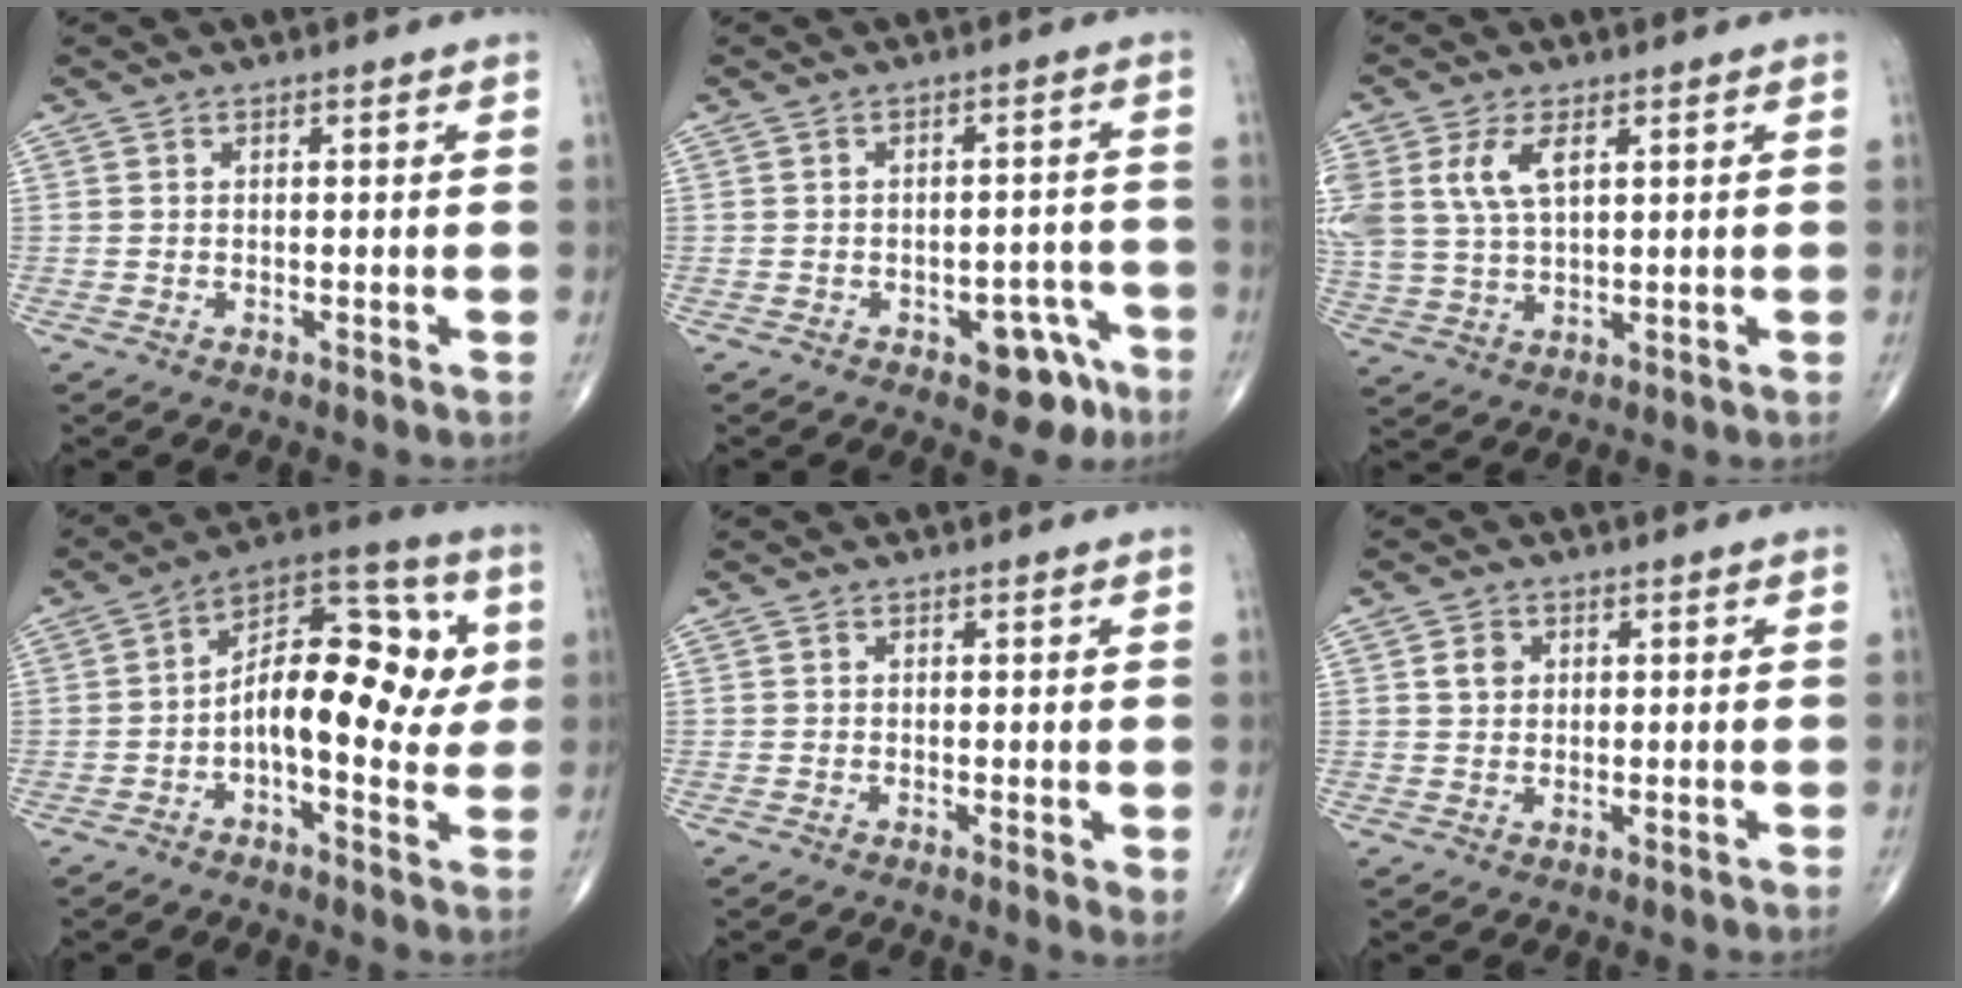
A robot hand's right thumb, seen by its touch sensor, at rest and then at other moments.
{"total": 6.5, "force": [-3.6, 3.6, 4.1], "torque": [-0.021, 0.033, -0.038]}
{"total": 9.6, "force": [3.5, 5.2, 7.3], "torque": [-0.166, 0.000, 0.078]}
{"total": 16.9, "force": [0.4, 8.6, 14.5], "torque": [-0.189, 0.036, -0.001]}
{"total": 1.8, "force": [0.0, 0.5, 1.7], "torque": [-0.025, -0.007, -0.004]}
{"total": 2.6, "force": [0.7, 2.2, 1.3], "torque": [-0.012, -0.001, 0.012]}